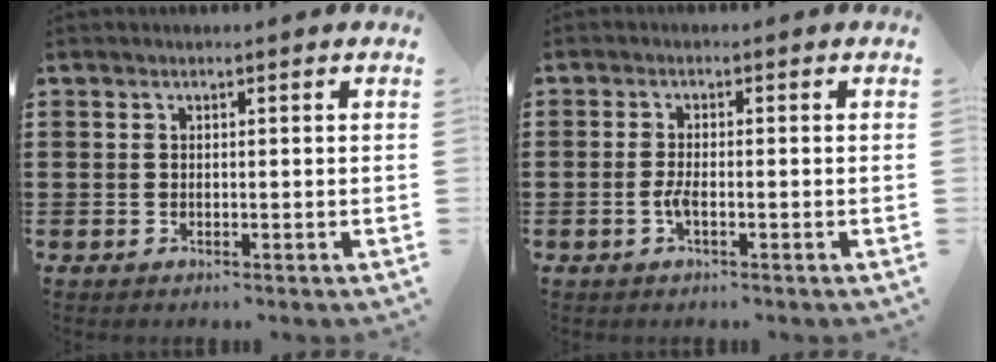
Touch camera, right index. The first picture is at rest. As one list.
[{"total": 2.2, "force": [-0.9, 0.4, 2.0], "torque": [-0.052, -0.006, -0.020]}]